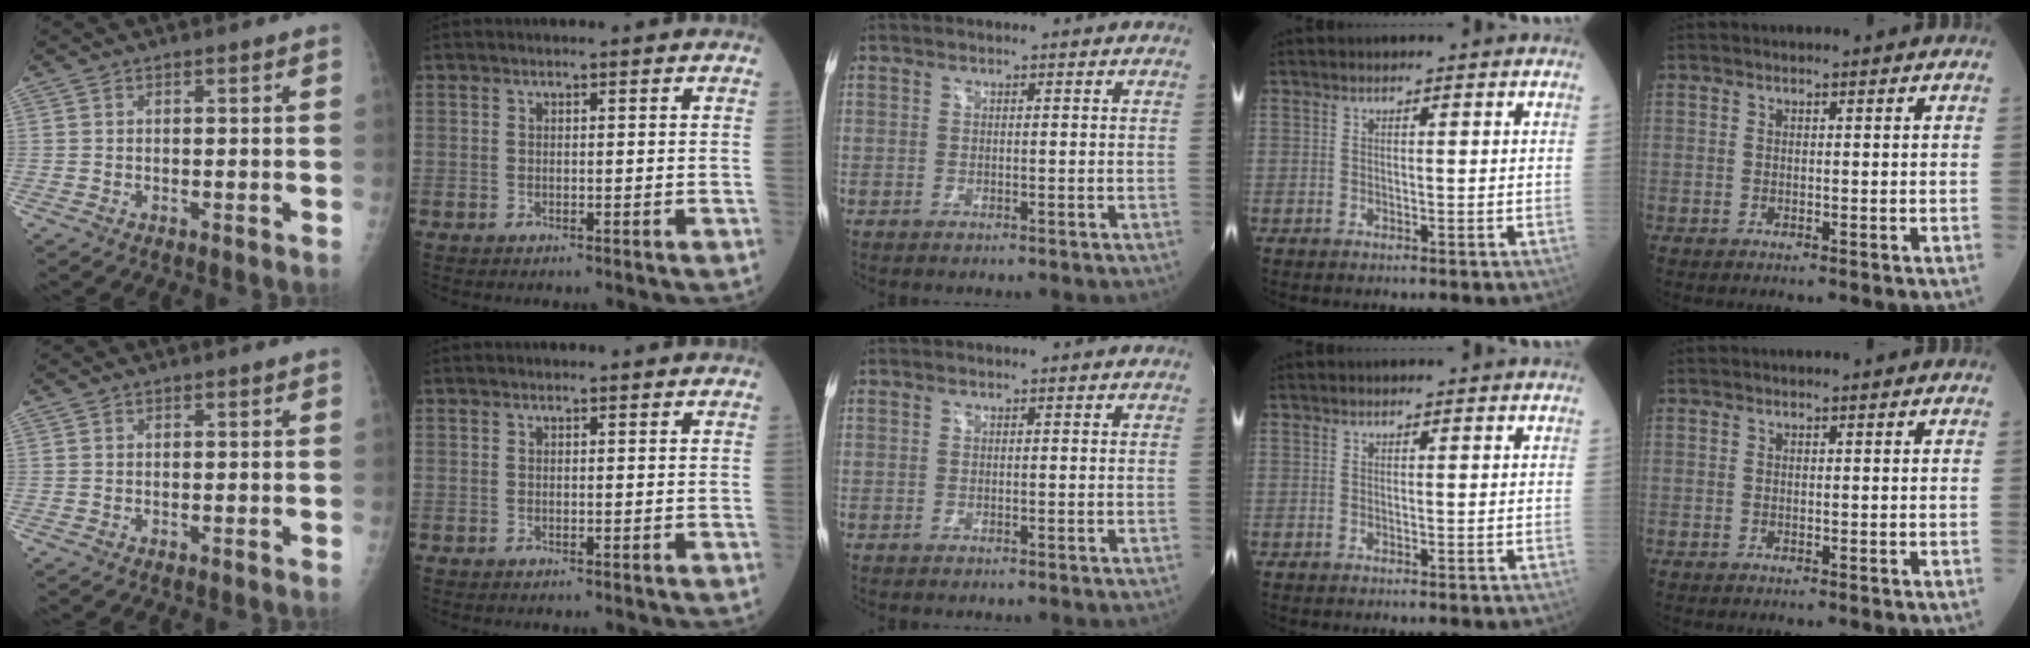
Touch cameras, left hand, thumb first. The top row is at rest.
{}